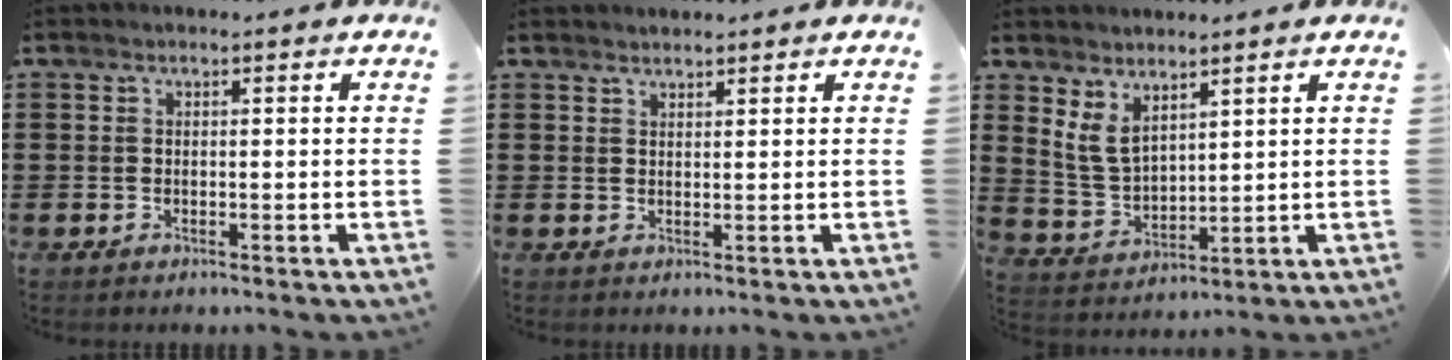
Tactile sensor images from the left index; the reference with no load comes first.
{"total": 1.3, "force": [1.3, 0.2, 0.0], "torque": [-0.002, 0.001, 0.027]}
{"total": 5.3, "force": [3.5, 2.8, 2.9], "torque": [-0.077, -0.005, 0.064]}